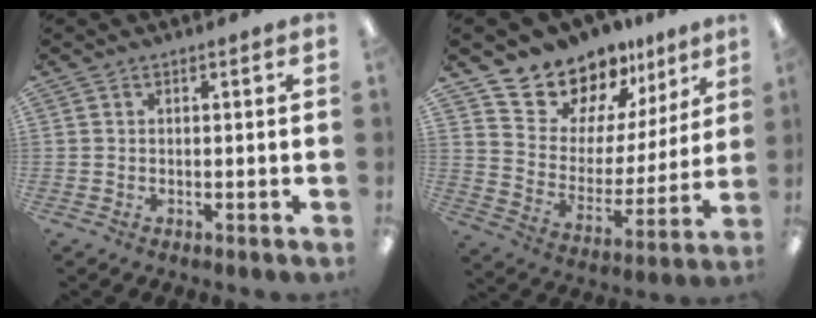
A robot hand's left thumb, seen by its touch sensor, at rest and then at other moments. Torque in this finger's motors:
{"motor_torque": [1.51, 2.07, 1.31, -1.46, 0.14]}